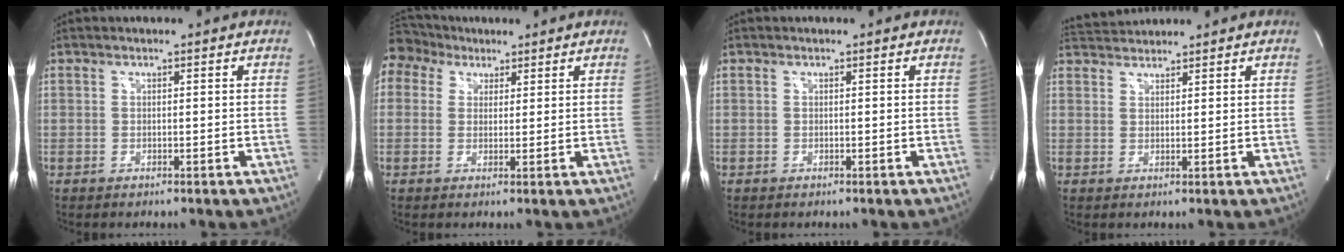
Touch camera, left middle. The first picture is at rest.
{"total": 6.0, "force": [4.2, 4.2, 0.8], "torque": [-0.025, 0.041, 0.082]}
{"total": 0.0}
{"total": 3.8, "force": [3.8, 0.3, 0.1], "torque": [-0.011, 0.025, 0.073]}